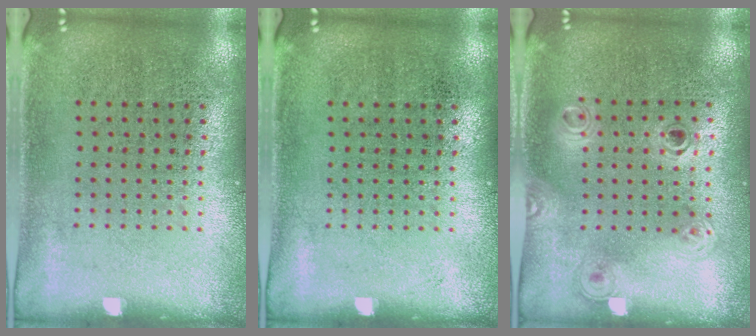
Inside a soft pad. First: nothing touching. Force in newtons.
{"total": 0.0}
{"total": 1.1, "press": 1.0, "slide": 0.4}